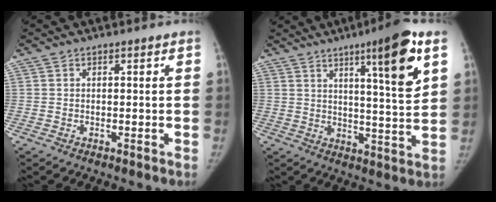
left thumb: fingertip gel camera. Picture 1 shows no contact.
{"total": 13.7, "force": [6.5, 1.7, 11.9], "torque": [-0.164, -0.036, 0.094]}